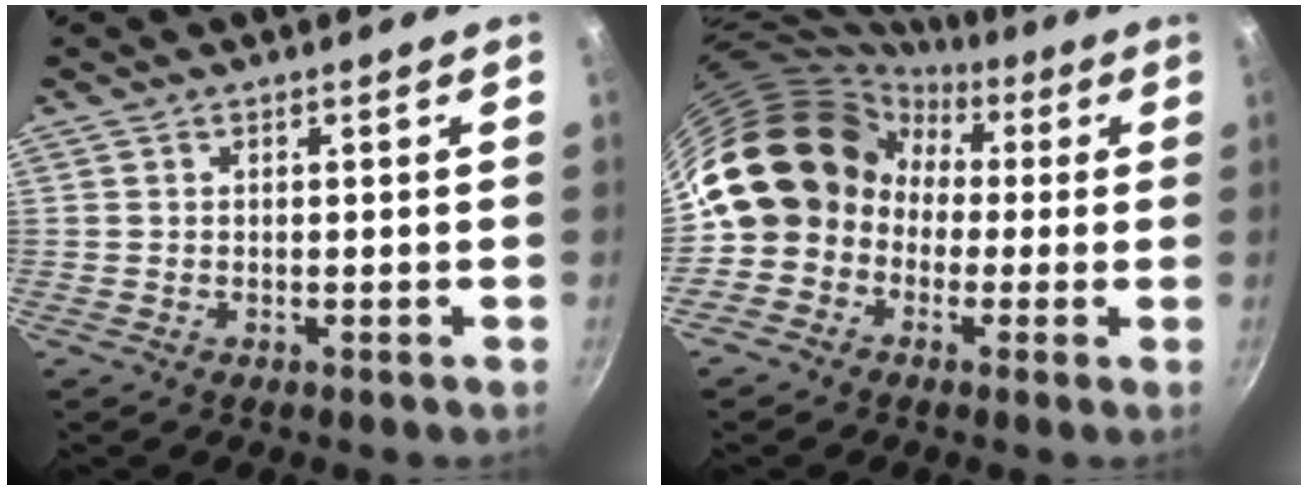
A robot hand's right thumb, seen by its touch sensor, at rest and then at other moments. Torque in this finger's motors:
{"motor_torque": [1.24, 1.25, 0.80, -0.60, 0.38]}